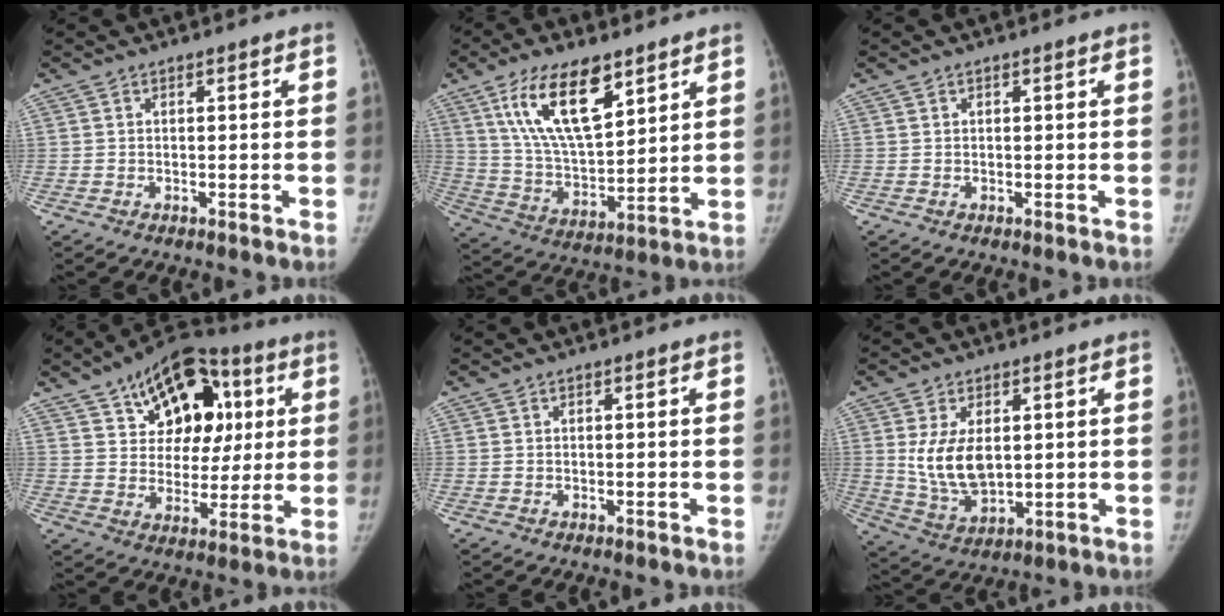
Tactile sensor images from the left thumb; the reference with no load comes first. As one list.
[{"total": 17.0, "force": [9.1, 7.0, 12.5], "torque": [-0.198, -0.041, 0.175]}, {"total": 0.0}, {"total": 19.9, "force": [7.8, 12.8, 13.1], "torque": [-0.142, 0.001, 0.120]}, {"total": 0.0}, {"total": 10.5, "force": [1.7, 6.2, 8.3], "torque": [-0.141, -0.017, 0.049]}]